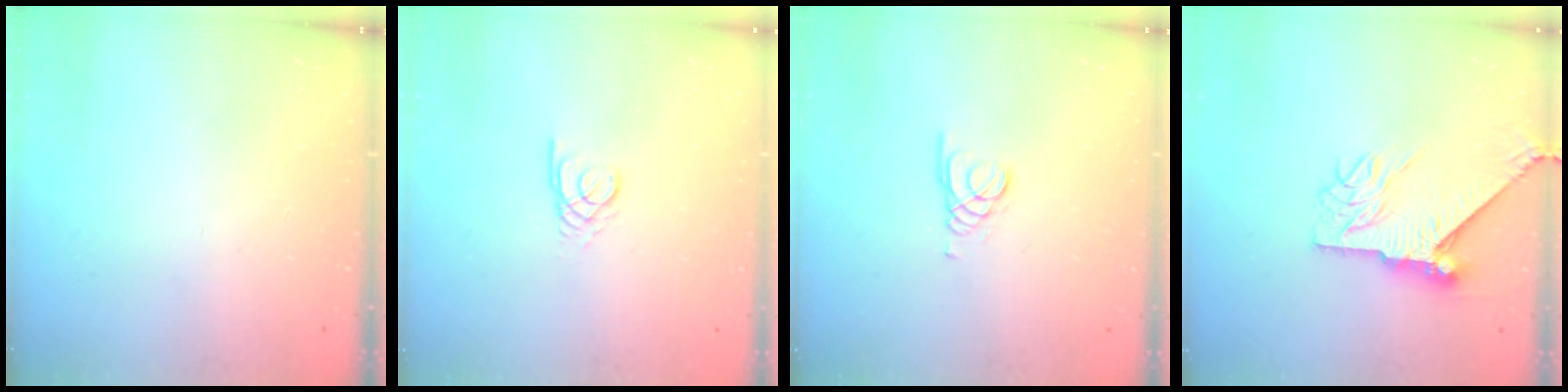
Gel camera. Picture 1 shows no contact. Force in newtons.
{"total": 2.3, "press": 2.3, "slide": 0.2}
{"total": 1.5, "press": 1.5, "slide": 0.1}
{"total": 10.8, "press": 10.7, "slide": 1.1}